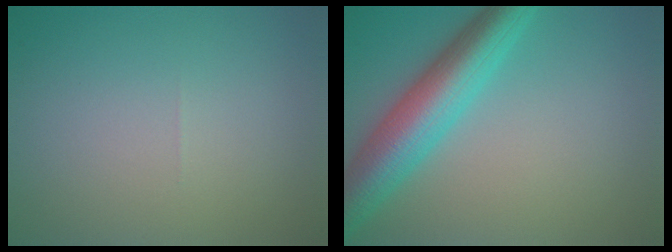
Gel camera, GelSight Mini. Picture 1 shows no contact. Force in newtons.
{"total": 7.4, "press": 7.4, "slide": 0.3}